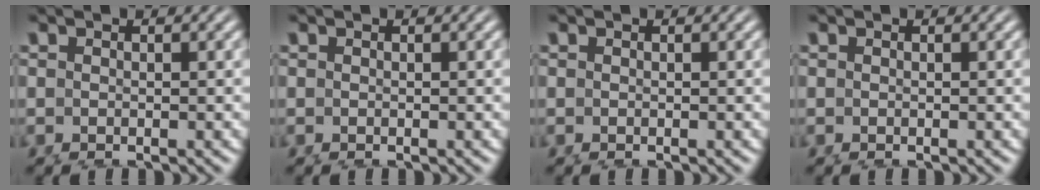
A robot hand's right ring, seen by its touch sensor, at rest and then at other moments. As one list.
[{"total": 0.0}, {"total": 0.0}, {"total": 0.0}]